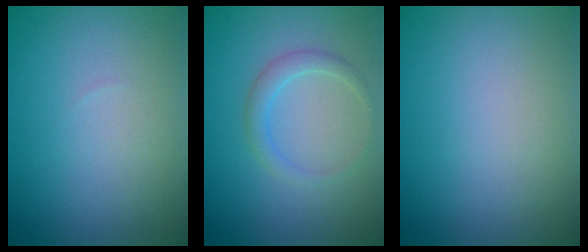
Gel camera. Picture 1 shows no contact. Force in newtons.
{"total": 1.7, "press": 1.7, "slide": 0.2}
{"total": 0.0}